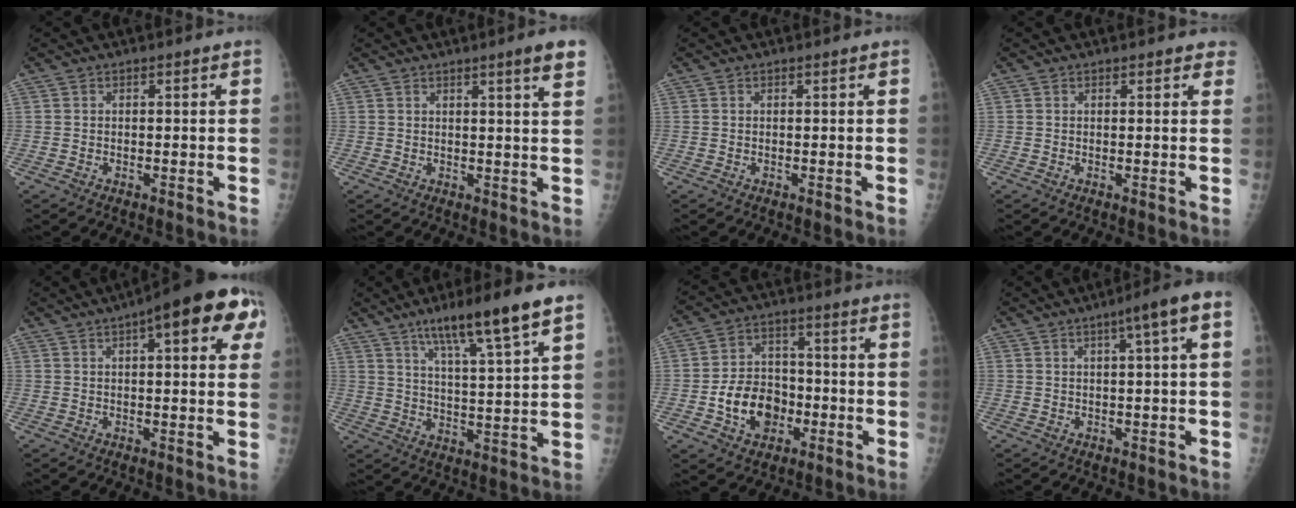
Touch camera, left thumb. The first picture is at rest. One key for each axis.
{"total": 4.7, "fx": 2.8, "fy": -0.2, "fz": 3.7, "tx": -0.046, "ty": -0.015, "tz": 0.035}
{"total": 0.0}
{"total": 1.6, "fx": 1.2, "fy": 0.8, "fz": 0.7, "tx": 0.010, "ty": 0.000, "tz": 0.007}
{"total": 14.3, "fx": 5.5, "fy": 4.7, "fz": 12.4, "tx": -0.134, "ty": 0.012, "tz": 0.060}
{"total": 13.5, "fx": 8.4, "fy": 0.9, "fz": 10.6, "tx": -0.176, "ty": -0.033, "tz": 0.140}
{"total": 11.3, "fx": -3.5, "fy": 8.5, "fz": 6.5, "tx": -0.077, "ty": 0.028, "tz": -0.059}
{"total": 6.2, "fx": 1.9, "fy": 0.3, "fz": 5.9, "tx": -0.089, "ty": 0.017, "tz": 0.024}